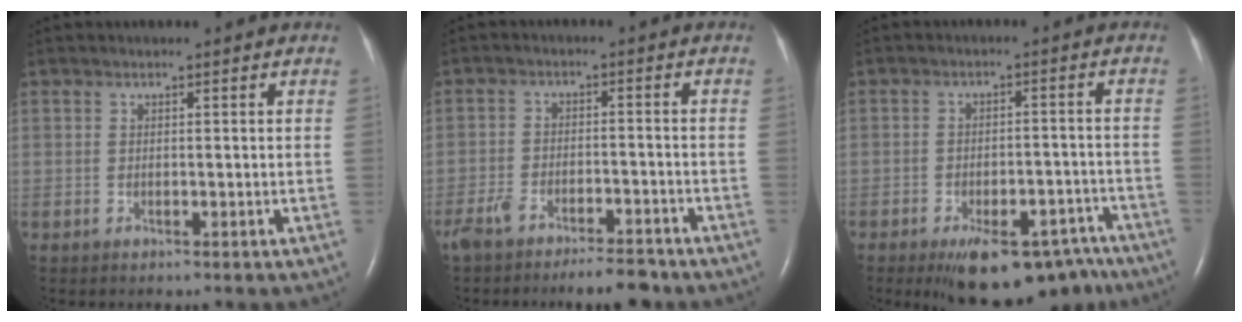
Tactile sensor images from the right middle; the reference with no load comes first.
{"total": 7.8, "force": [-6.5, 2.0, 3.9], "torque": [-0.069, 0.000, -0.108]}
{"total": 14.7, "force": [-10.9, 6.1, 7.7], "torque": [-0.088, 0.011, -0.145]}